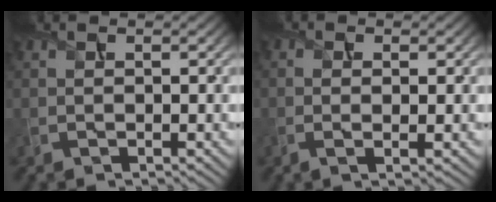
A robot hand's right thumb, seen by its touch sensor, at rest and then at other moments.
{"total": 1.8, "force": [-0.2, 0.6, 1.7], "torque": [-0.035, -0.004, -0.004]}